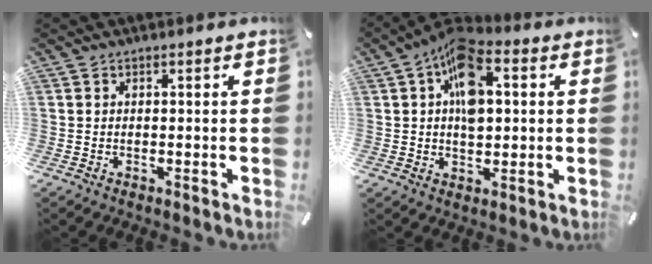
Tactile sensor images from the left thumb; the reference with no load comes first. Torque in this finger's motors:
{"motor_torque": [1.64, 1.65, 1.93, -0.78, 0.47]}